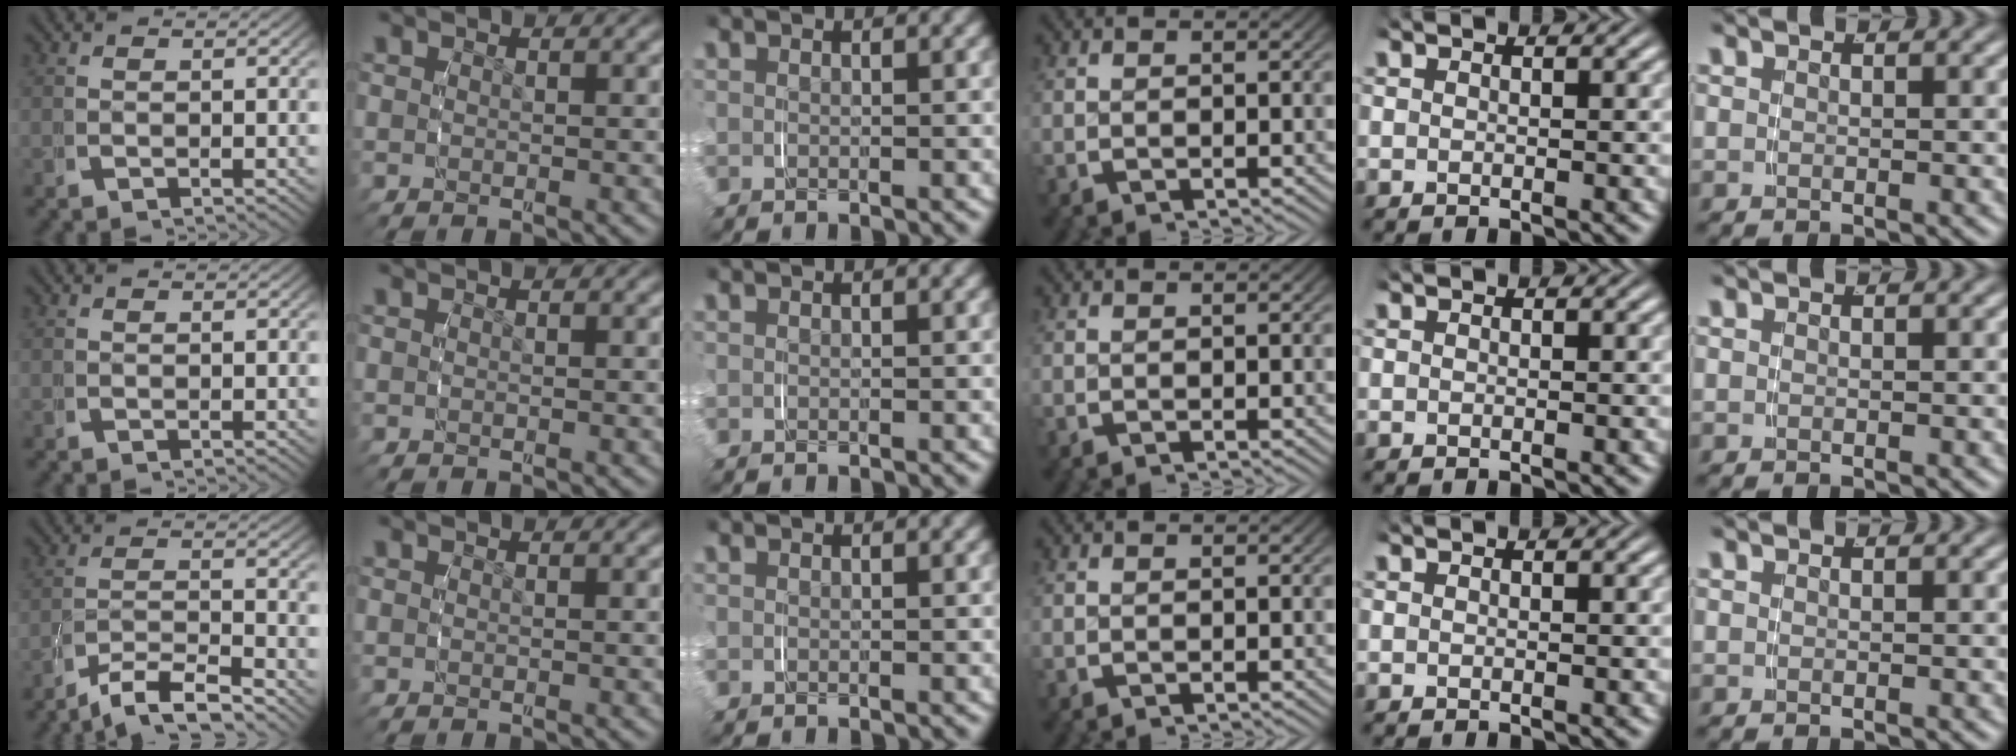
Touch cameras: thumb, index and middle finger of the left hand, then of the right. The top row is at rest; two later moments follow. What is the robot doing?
{"motion": "grasp_and_lifting", "object": "measuring cup"}